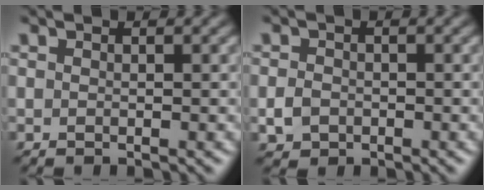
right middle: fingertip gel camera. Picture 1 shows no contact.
{"total": 1.8, "force": [-0.6, 1.5, 0.8], "torque": [-0.012, -0.003, -0.014]}